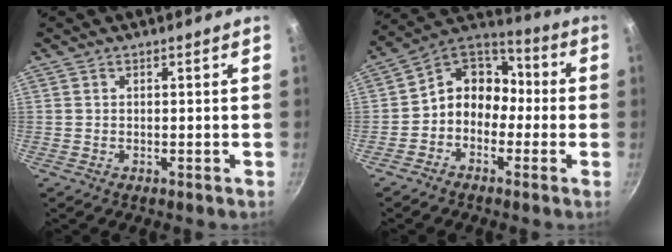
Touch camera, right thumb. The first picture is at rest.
{"total": 10.9, "force": [-2.1, 9.1, 5.7], "torque": [-0.047, 0.055, -0.064]}